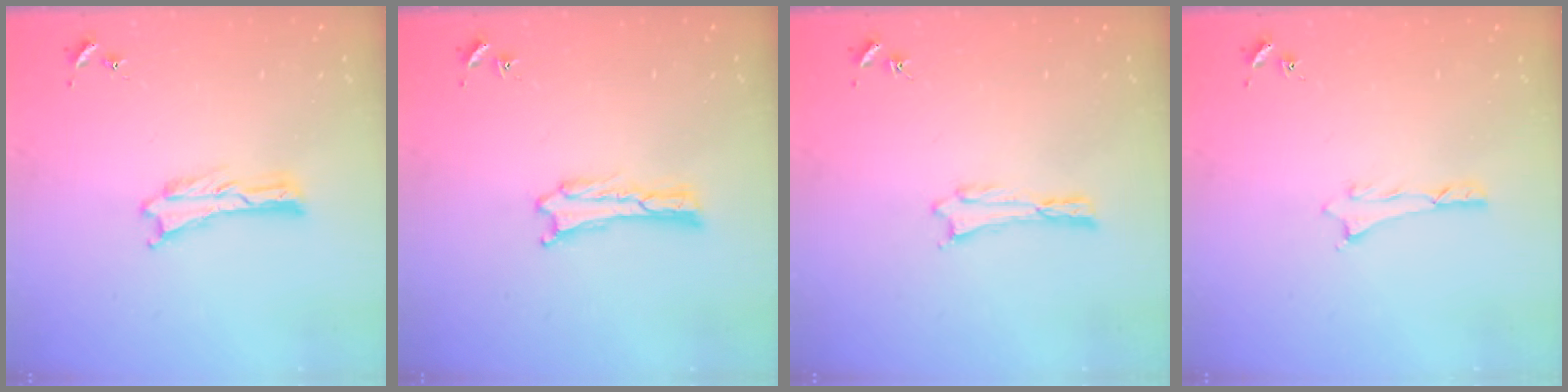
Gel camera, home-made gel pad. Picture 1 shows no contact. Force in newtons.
{"total": 0.8, "press": 0.8, "slide": 0.0}
{"total": 0.0}
{"total": 0.6, "press": 0.5, "slide": 0.2}